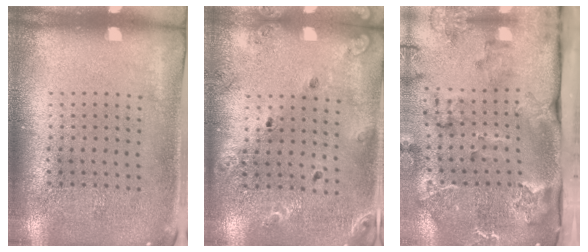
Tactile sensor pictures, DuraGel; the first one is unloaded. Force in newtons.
{"total": 1.4, "press": 1.4, "slide": 0.1}
{"total": 2.8, "press": 2.4, "slide": 1.5}